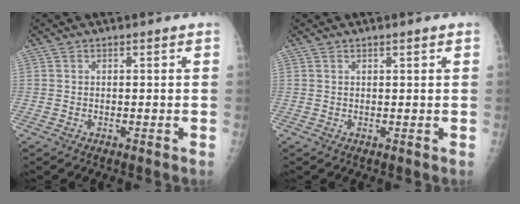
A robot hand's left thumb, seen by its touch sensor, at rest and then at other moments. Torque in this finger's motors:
{"motor_torque": [-0.66, -0.03, -0.27, -0.22, -0.02]}